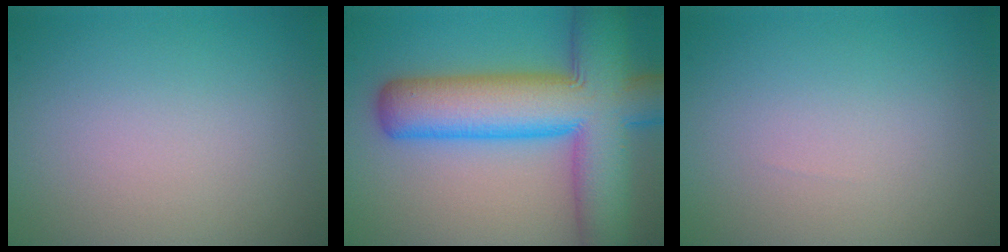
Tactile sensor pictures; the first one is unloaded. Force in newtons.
{"total": 12.8, "press": 12.8, "slide": 0.5}
{"total": 0.0}